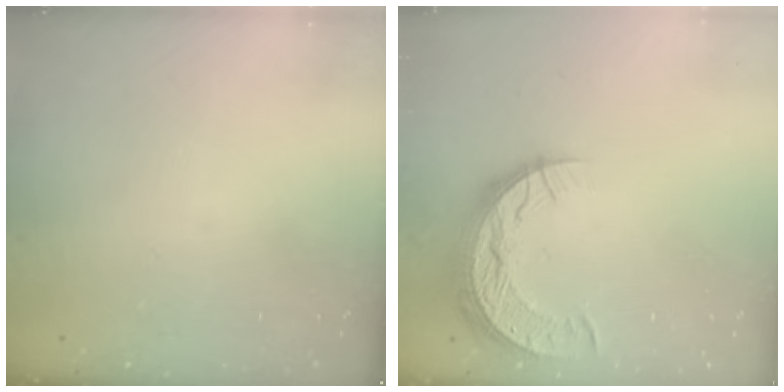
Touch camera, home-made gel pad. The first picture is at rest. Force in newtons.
{"total": 12.2, "press": 12.2, "slide": 0.9}